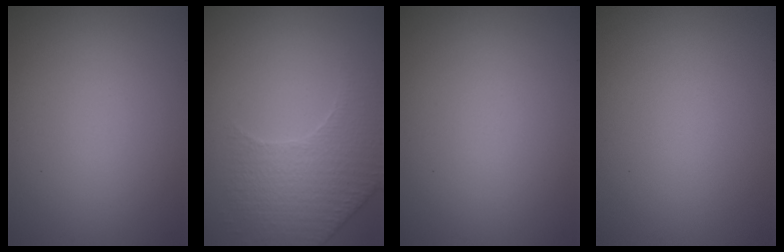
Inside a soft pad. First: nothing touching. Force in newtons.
{"total": 2.6, "press": 2.4, "slide": 1.0}
{"total": 0.0}
{"total": 0.0}